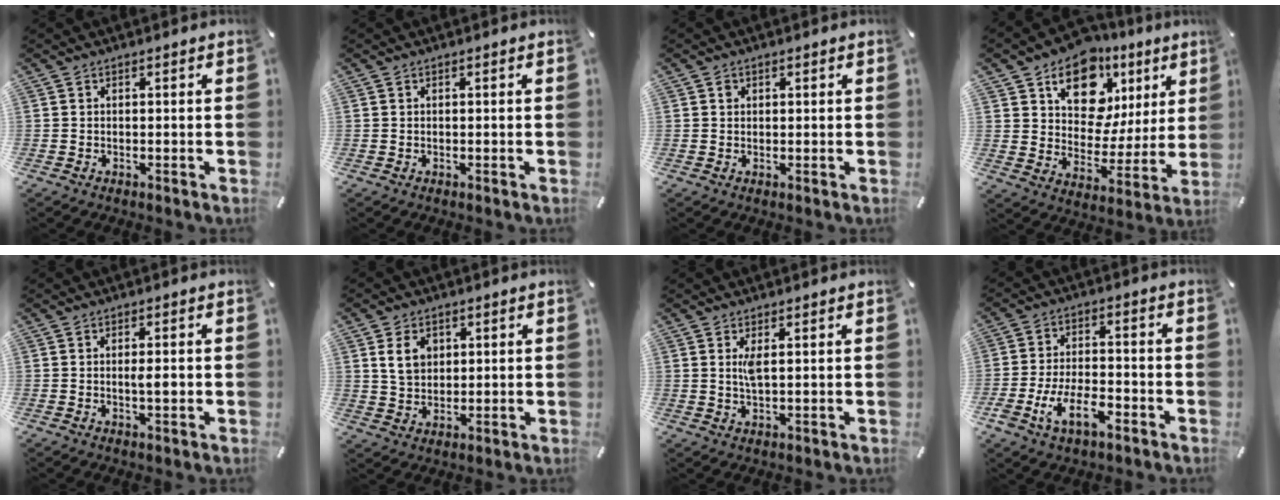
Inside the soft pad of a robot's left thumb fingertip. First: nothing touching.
{"total": 0.0}
{"total": 0.9, "force": [0.4, 0.8, 0.1], "torque": [0.006, 0.000, 0.005]}
{"total": 16.0, "force": [9.2, 11.0, 7.3], "torque": [-0.113, -0.057, 0.165]}
{"total": 2.6, "force": [-0.2, 0.7, 2.5], "torque": [-0.046, 0.002, -0.006]}
{"total": 6.1, "force": [1.8, 5.0, 2.9], "torque": [-0.061, 0.003, 0.029]}
{"total": 2.8, "force": [0.8, 0.7, 2.6], "torque": [-0.055, 0.003, 0.012]}
{"total": 10.6, "force": [-5.2, 5.3, 7.6], "torque": [-0.158, 0.016, -0.095]}